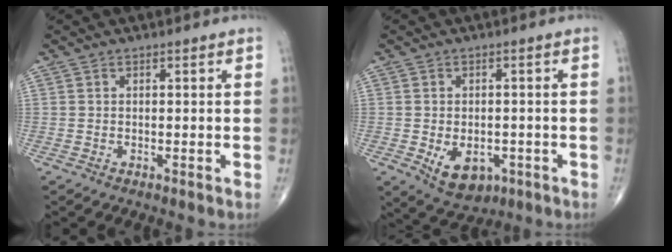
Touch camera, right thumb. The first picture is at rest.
{"total": 7.8, "force": [-2.5, 5.2, 5.3], "torque": [-0.062, 0.004, -0.023]}